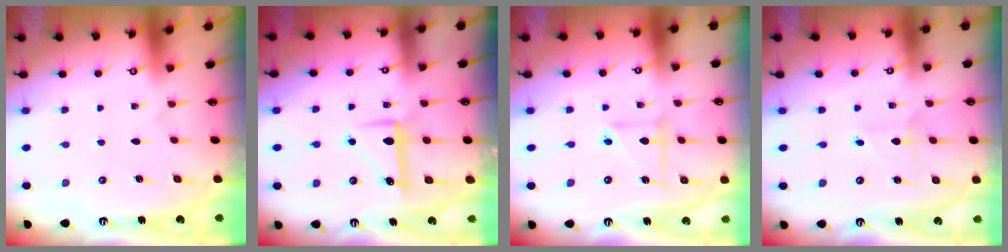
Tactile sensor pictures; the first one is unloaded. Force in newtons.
{"total": 6.9, "press": 6.9, "slide": 0.1}
{"total": 5.1, "press": 5.0, "slide": 0.5}
{"total": 2.1, "press": 2.1, "slide": 0.2}